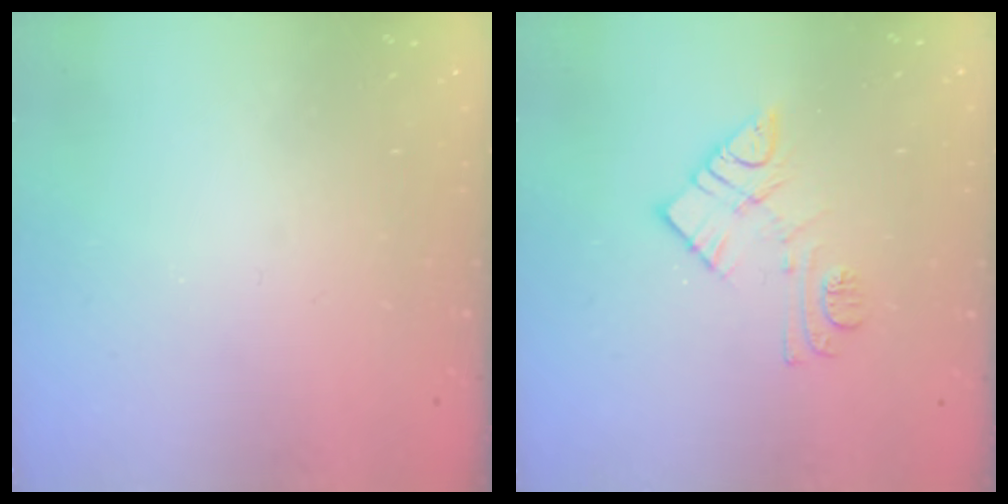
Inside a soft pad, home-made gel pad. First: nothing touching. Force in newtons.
{"total": 10.8, "press": 10.8, "slide": 0.8}